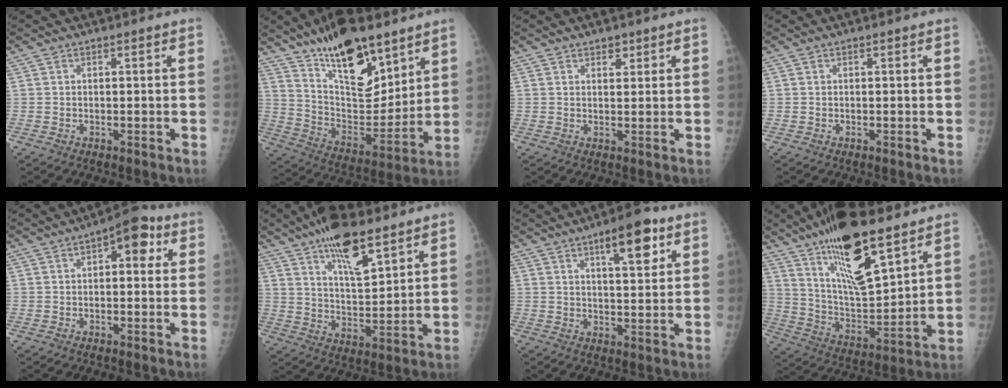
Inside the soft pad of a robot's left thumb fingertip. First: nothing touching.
{"total": 20.7, "force": [14.0, 8.1, 12.8], "torque": [-0.169, -0.079, 0.248]}
{"total": 2.1, "force": [1.4, 1.2, 1.0], "torque": [-0.001, -0.008, 0.021]}
{"total": 0.0}
{"total": 6.9, "force": [2.2, 3.5, 5.6], "torque": [-0.045, 0.013, 0.018]}
{"total": 13.6, "force": [8.8, 4.7, 9.3], "torque": [-0.134, -0.045, 0.152]}
{"total": 9.4, "force": [4.8, 3.0, 7.5], "torque": [-0.091, -0.020, 0.069]}
{"total": 19.9, "force": [12.6, 6.0, 14.2], "torque": [-0.224, -0.066, 0.231]}